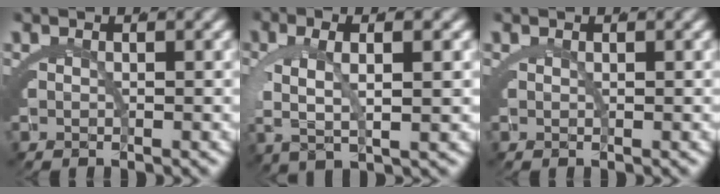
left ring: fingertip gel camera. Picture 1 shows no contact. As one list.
[{"total": 5.1, "force": [0.7, 1.8, 4.7], "torque": [-0.094, -0.002, 0.021]}, {"total": 0.7, "force": [0.4, -0.6, 0.1], "torque": [0.002, -0.002, 0.010]}]